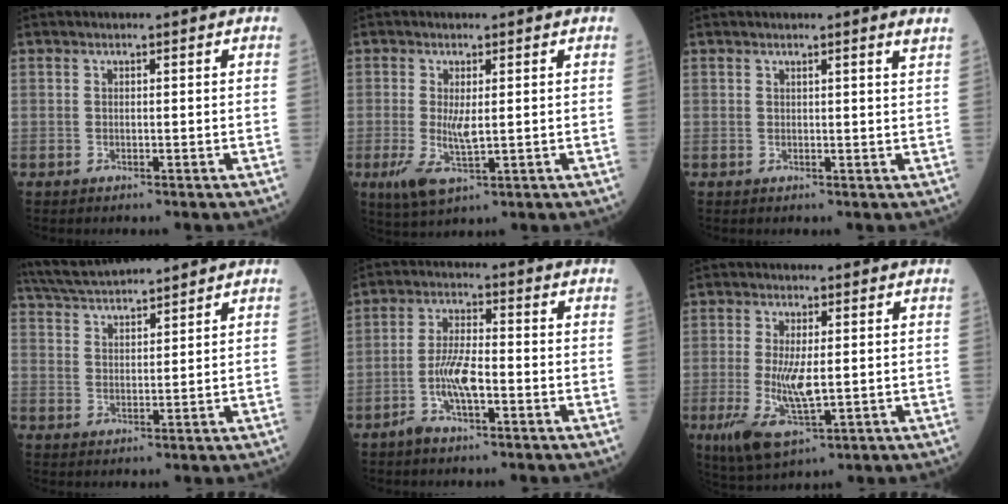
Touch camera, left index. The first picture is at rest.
{"total": 5.0, "force": [-0.6, 1.4, 4.7], "torque": [-0.107, -0.015, -0.005]}
{"total": 1.6, "force": [1.2, -0.5, 0.9], "torque": [-0.026, -0.013, 0.015]}
{"total": 8.3, "force": [8.0, -0.1, 2.5], "torque": [-0.059, 0.029, 0.150]}
{"total": 6.0, "force": [-2.4, 1.6, 5.3], "torque": [-0.116, 0.003, -0.047]}
{"total": 7.5, "force": [-1.2, 2.3, 7.1], "torque": [-0.152, -0.020, -0.015]}